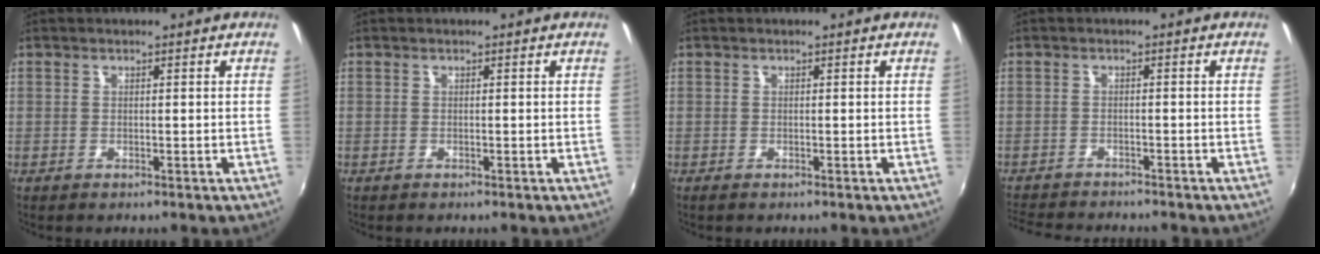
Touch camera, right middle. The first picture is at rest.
{"total": 0.0}
{"total": 0.0}
{"total": 7.5, "force": [-7.1, 1.1, 2.2], "torque": [-0.066, -0.013, -0.120]}